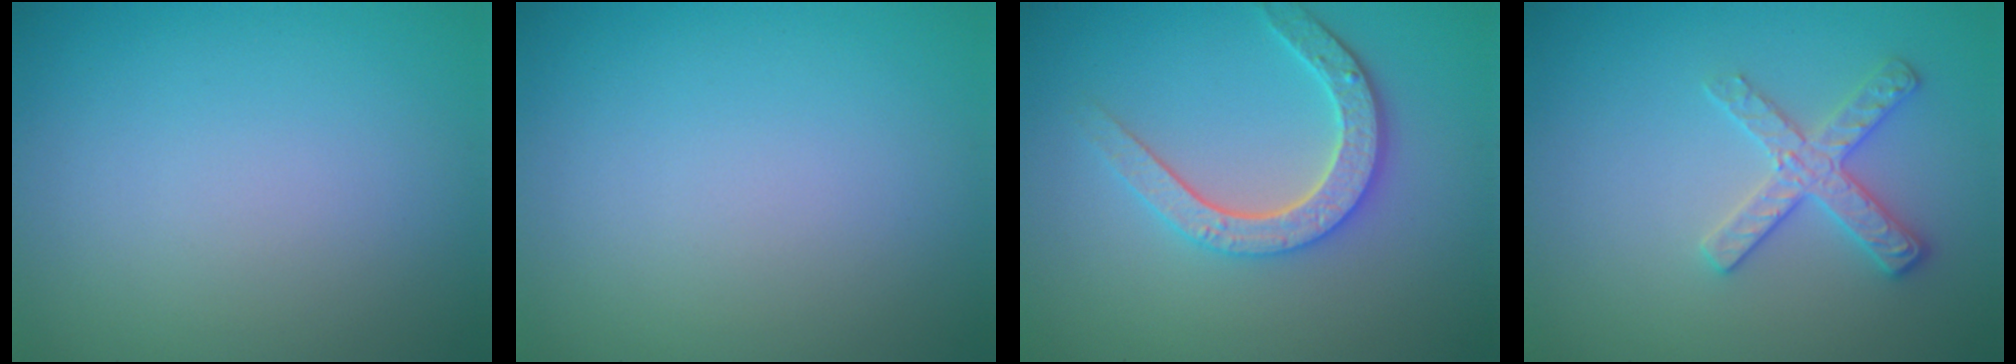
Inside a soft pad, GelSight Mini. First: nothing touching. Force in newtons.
{"total": 0.0}
{"total": 3.8, "press": 3.4, "slide": 1.8}
{"total": 2.7, "press": 2.6, "slide": 0.5}